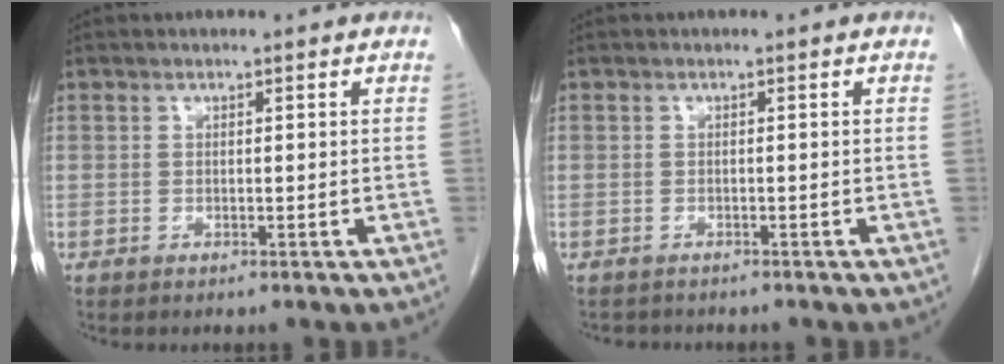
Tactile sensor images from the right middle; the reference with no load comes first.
{"total": 2.0, "force": [-1.8, 0.8, 0.2], "torque": [-0.011, -0.004, -0.026]}